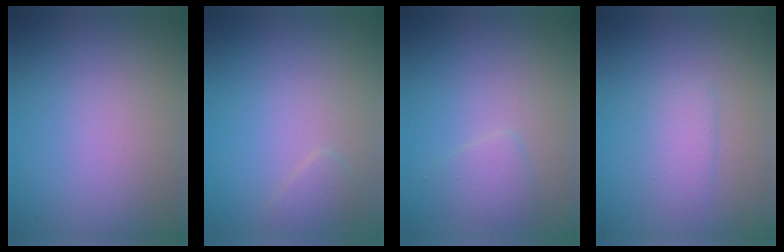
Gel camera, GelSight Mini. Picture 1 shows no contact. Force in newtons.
{"total": 1.2, "press": 1.2, "slide": 0.1}
{"total": 1.6, "press": 1.6, "slide": 0.1}
{"total": 1.8, "press": 1.8, "slide": 0.1}